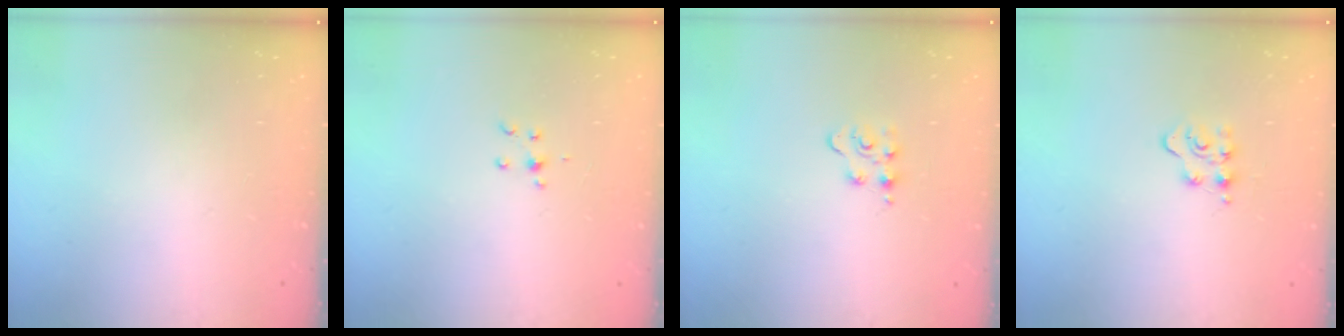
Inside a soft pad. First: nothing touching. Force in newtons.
{"total": 3.7, "press": 3.6, "slide": 0.9}
{"total": 3.0, "press": 3.0, "slide": 0.4}
{"total": 4.6, "press": 4.6, "slide": 0.6}